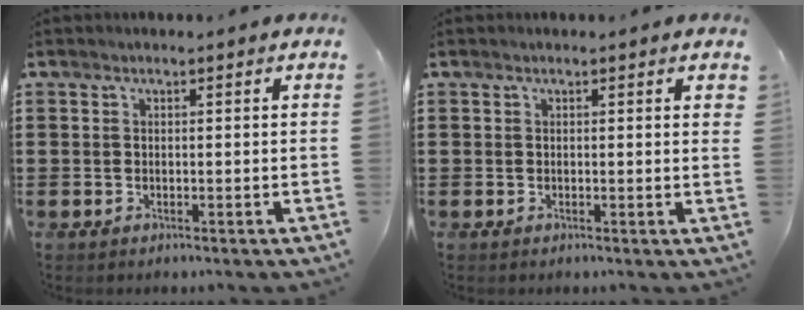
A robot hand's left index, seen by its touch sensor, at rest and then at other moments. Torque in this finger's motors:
{"motor_torque": [0.12, -0.11, 0.14, 0.02]}